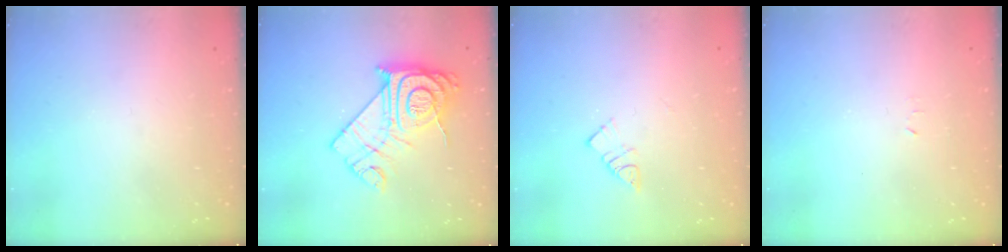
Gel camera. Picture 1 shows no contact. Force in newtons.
{"total": 18.1, "press": 18.0, "slide": 1.5}
{"total": 5.6, "press": 5.6, "slide": 0.2}
{"total": 2.4, "press": 2.4, "slide": 0.4}